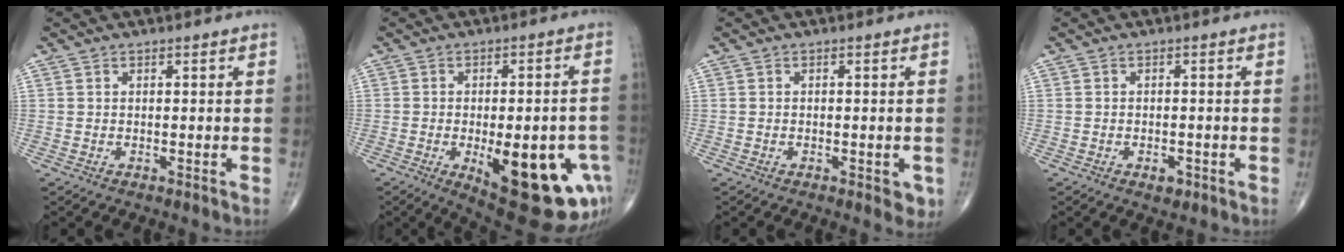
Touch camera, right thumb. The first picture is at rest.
{"total": 22.4, "force": [-7.5, 9.0, 19.0], "torque": [-0.182, 0.007, -0.076]}
{"total": 2.8, "force": [-1.0, 1.4, 2.2], "torque": [-0.017, -0.002, -0.011]}
{"total": 2.2, "force": [-1.0, 1.3, 1.4], "torque": [-0.017, 0.001, -0.013]}